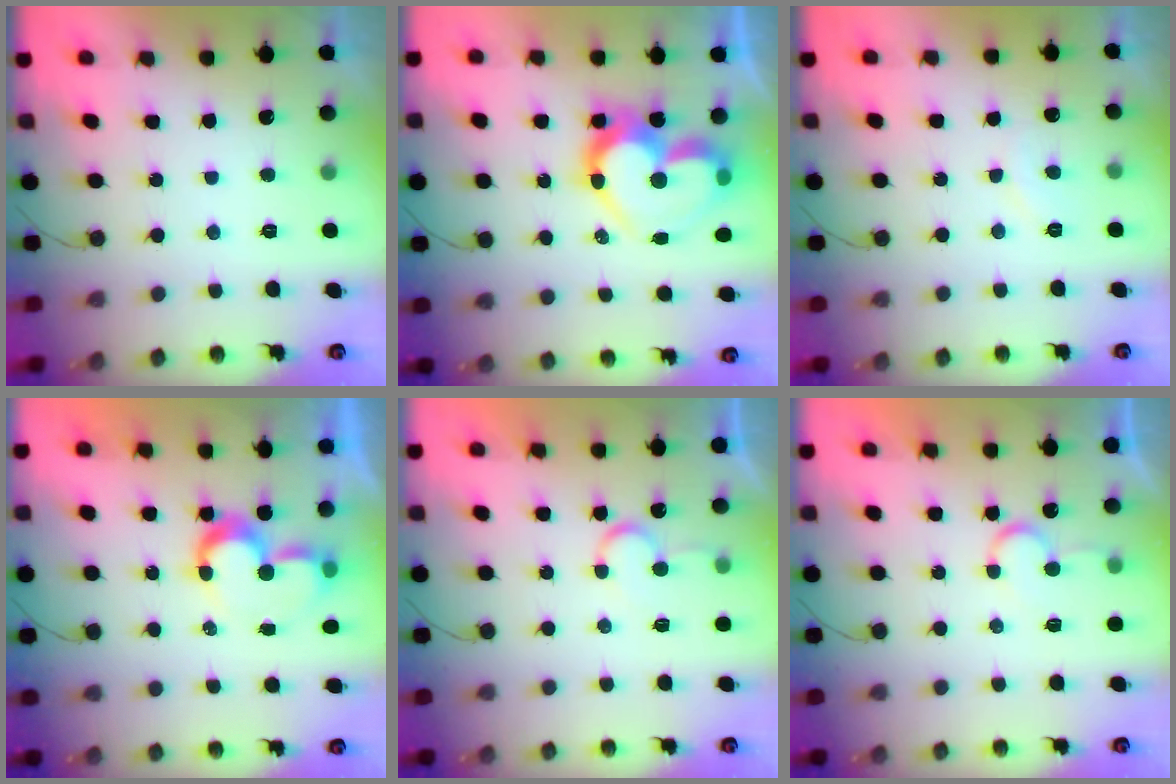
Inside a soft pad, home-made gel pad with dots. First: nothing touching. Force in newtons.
{"total": 20.1, "press": 20.0, "slide": 1.8}
{"total": 5.8, "press": 5.8, "slide": 0.5}
{"total": 9.2, "press": 9.2, "slide": 0.3}
{"total": 6.4, "press": 6.4, "slide": 0.6}
{"total": 6.4, "press": 6.4, "slide": 0.6}